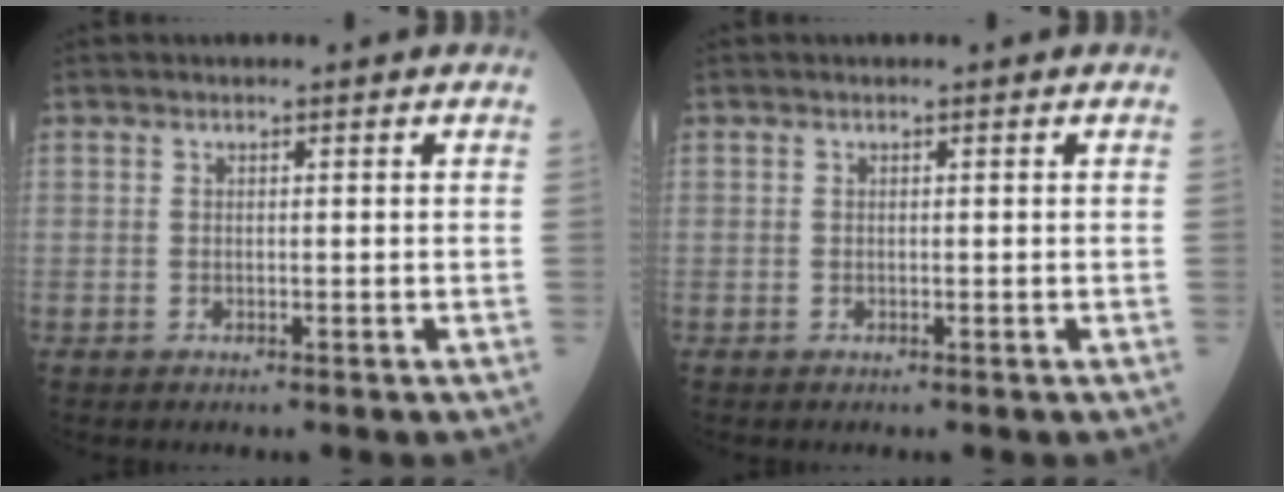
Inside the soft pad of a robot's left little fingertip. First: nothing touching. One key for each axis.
{"total": 0.0}